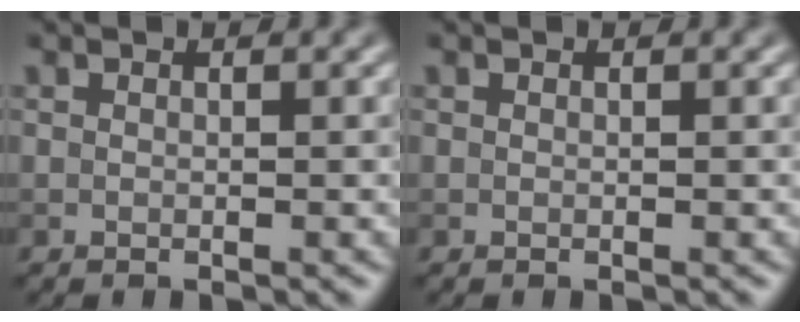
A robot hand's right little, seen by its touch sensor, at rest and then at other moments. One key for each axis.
{"total": 0.0}